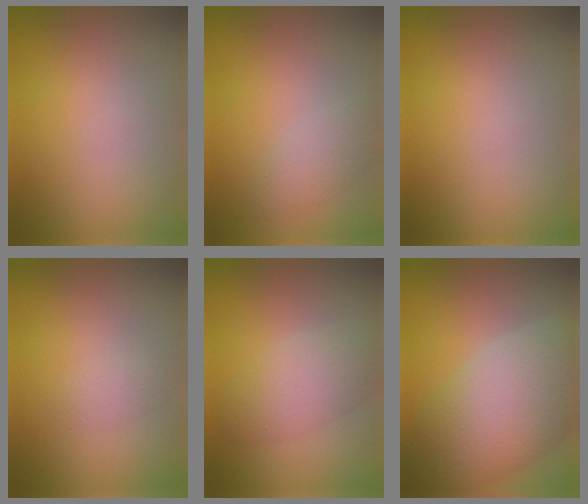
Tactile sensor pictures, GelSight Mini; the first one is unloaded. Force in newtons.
{"total": 2.0, "press": 2.0, "slide": 0.2}
{"total": 0.0}
{"total": 0.9, "press": 0.9, "slide": 0.1}
{"total": 3.6, "press": 3.6, "slide": 0.1}
{"total": 9.8, "press": 9.8, "slide": 0.3}